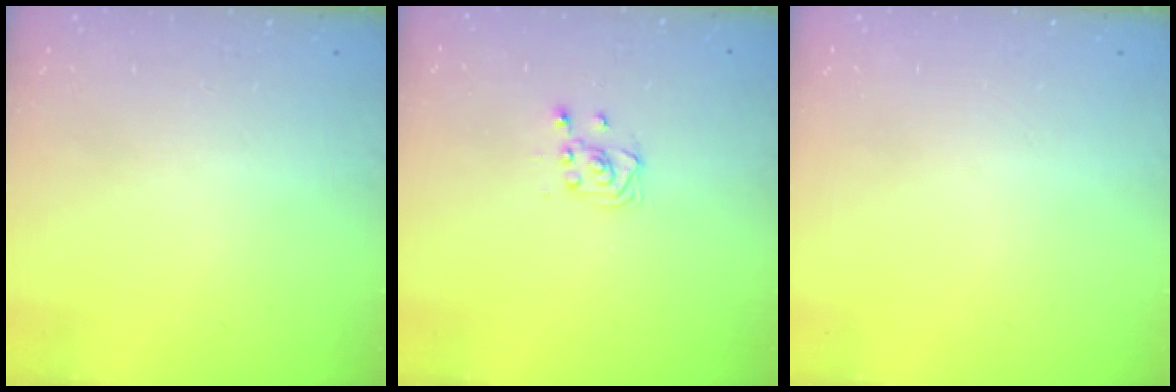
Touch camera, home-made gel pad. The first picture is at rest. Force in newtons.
{"total": 2.9, "press": 2.9, "slide": 0.4}
{"total": 0.0}